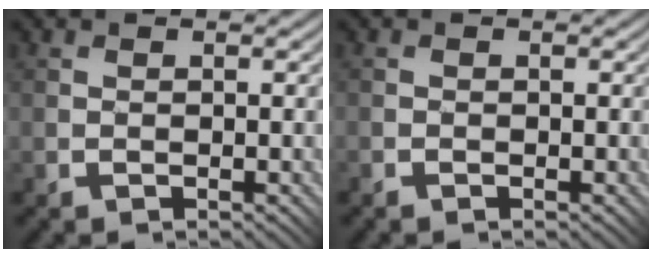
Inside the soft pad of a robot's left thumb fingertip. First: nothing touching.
{"total": 0.6, "force": [-0.6, 0.2, 0.1], "torque": [-0.003, 0.001, -0.013]}